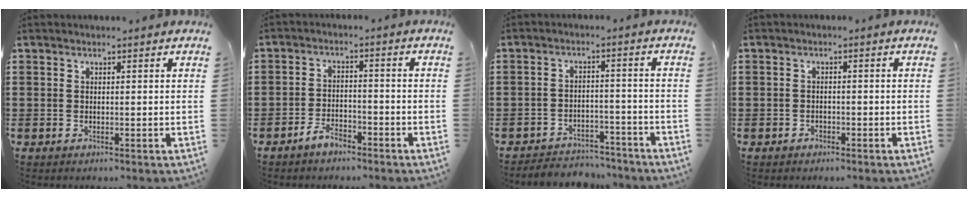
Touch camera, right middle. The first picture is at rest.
{"total": 3.8, "force": [-3.3, 1.4, 1.2], "torque": [-0.030, 0.007, -0.067]}
{"total": 4.4, "force": [-4.3, 0.8, -0.1], "torque": [-0.004, 0.006, -0.092]}
{"total": 1.3, "force": [-0.9, 0.9, -0.1], "torque": [-0.002, 0.003, -0.021]}